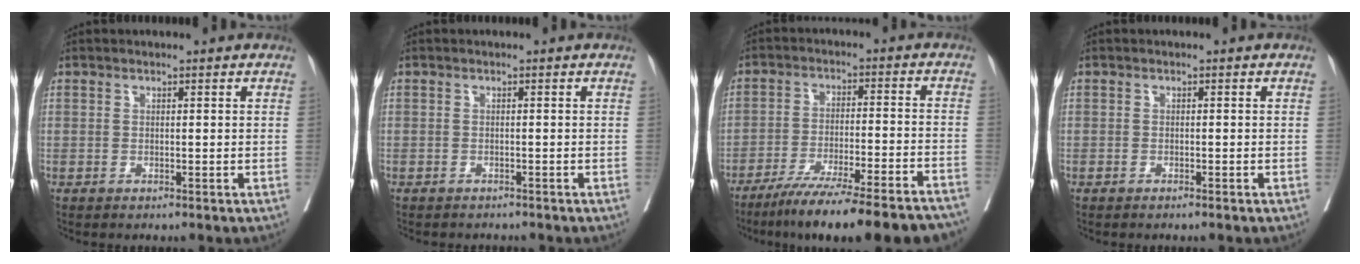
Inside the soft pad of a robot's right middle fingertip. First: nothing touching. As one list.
[{"total": 3.0, "force": [-2.7, 0.9, 0.7], "torque": [-0.013, -0.003, -0.035]}, {"total": 21.7, "force": [-18.7, 0.8, 10.9], "torque": [-0.111, -0.028, -0.265]}, {"total": 0.8, "force": [-0.6, 0.2, 0.4], "torque": [-0.009, -0.001, -0.009]}]